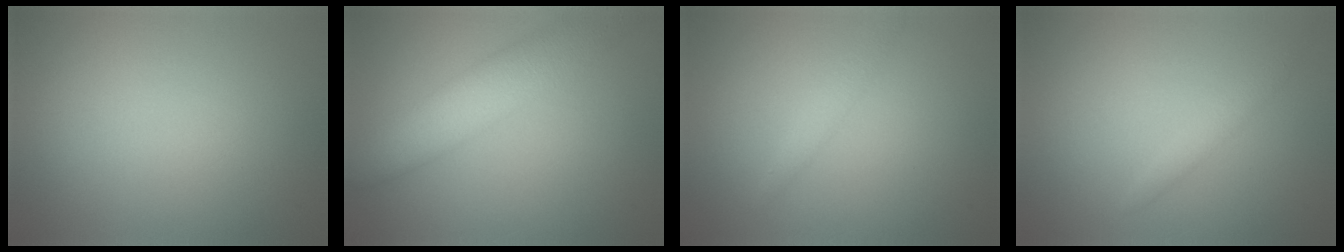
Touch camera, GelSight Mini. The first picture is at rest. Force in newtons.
{"total": 6.9, "press": 6.9, "slide": 0.3}
{"total": 1.3, "press": 1.3, "slide": 0.0}
{"total": 1.3, "press": 1.3, "slide": 0.1}